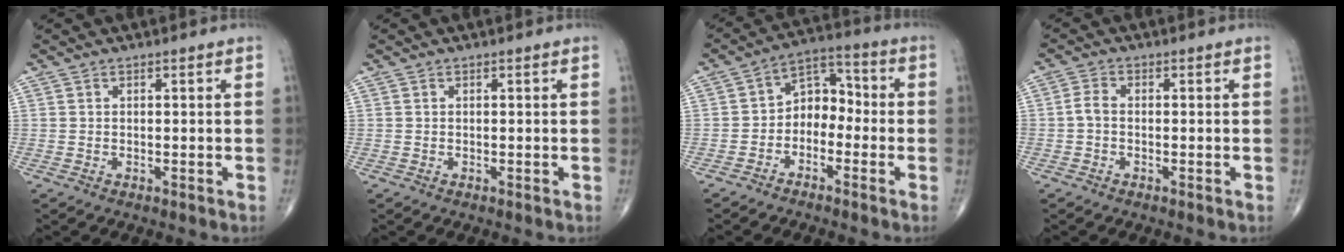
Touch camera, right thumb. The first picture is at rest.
{"total": 0.0}
{"total": 7.4, "force": [-2.2, 5.4, 4.6], "torque": [-0.040, 0.044, -0.056]}
{"total": 2.3, "force": [-0.5, 1.4, 1.7], "torque": [-0.033, 0.005, -0.017]}